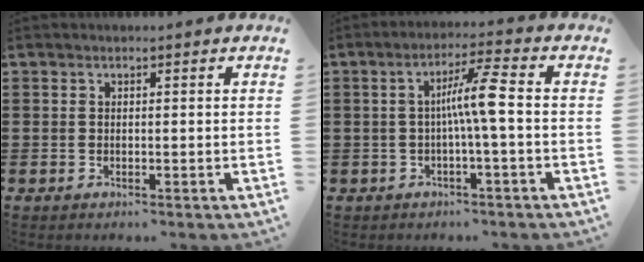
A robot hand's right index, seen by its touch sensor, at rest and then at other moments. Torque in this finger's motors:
{"motor_torque": [1.31, -0.36, 0.53, 0.17]}